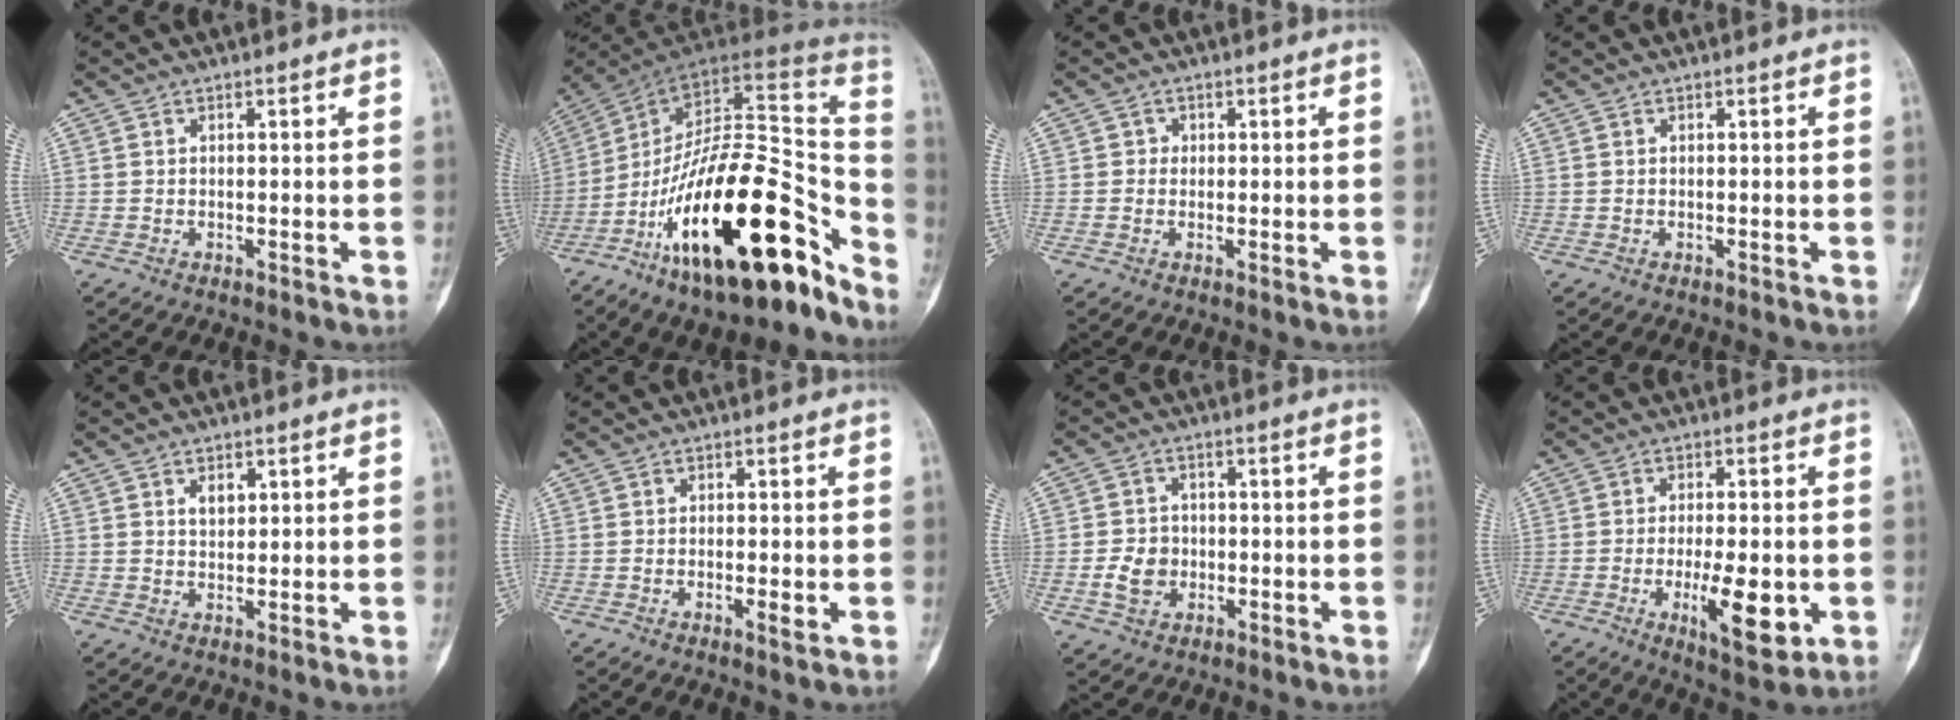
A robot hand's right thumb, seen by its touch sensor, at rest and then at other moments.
{"total": 29.0, "force": [-16.4, 10.7, 21.4], "torque": [-0.257, 0.100, -0.262]}
{"total": 1.1, "force": [0.1, 1.0, 0.2], "torque": [0.004, 0.003, -0.001]}
{"total": 0.0}
{"total": 2.7, "force": [1.2, 1.7, 1.6], "torque": [-0.016, -0.007, 0.022]}
{"total": 2.0, "force": [-0.5, 0.5, 1.9], "torque": [-0.036, -0.005, -0.009]}
{"total": 5.4, "force": [-1.2, 4.6, 2.7], "torque": [-0.035, 0.008, -0.021]}
{"total": 11.0, "force": [-2.7, 3.9, 9.9], "torque": [-0.148, -0.013, -0.035]}